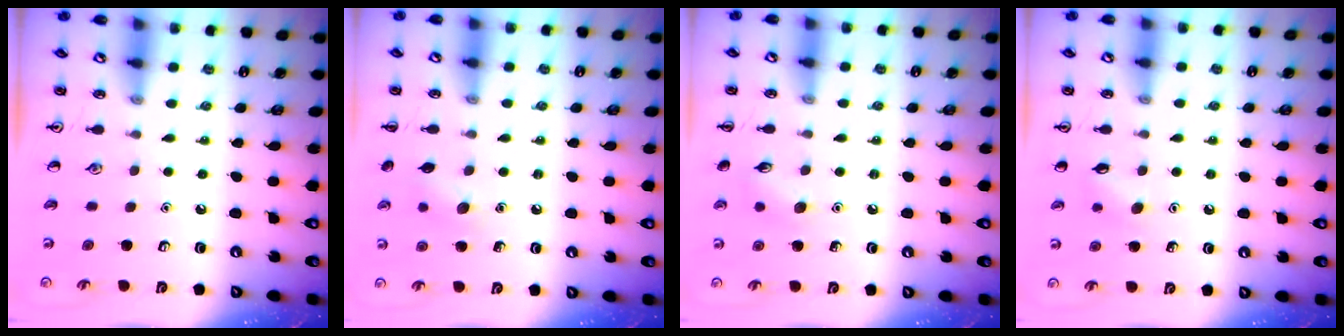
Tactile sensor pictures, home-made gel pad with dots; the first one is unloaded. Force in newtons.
{"total": 8.3, "press": 8.1, "slide": 1.8}
{"total": 6.8, "press": 6.6, "slide": 1.4}
{"total": 6.0, "press": 5.8, "slide": 1.7}